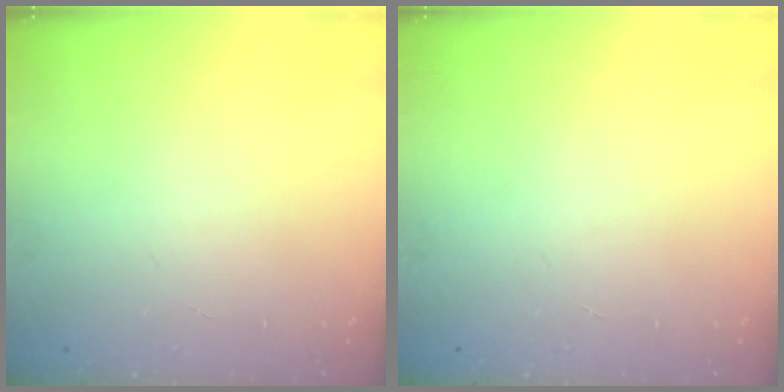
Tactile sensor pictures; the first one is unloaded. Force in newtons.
{"total": 0.0}